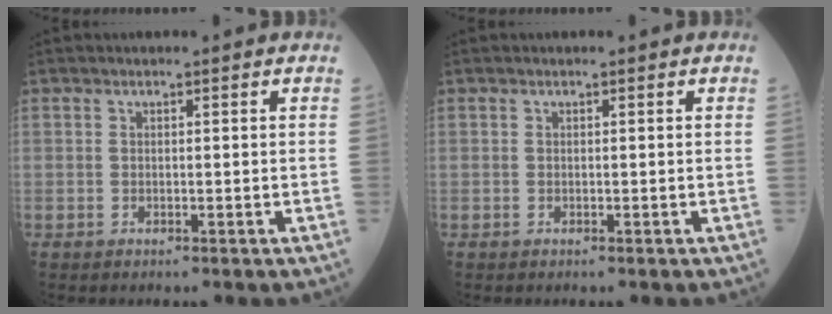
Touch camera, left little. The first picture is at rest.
{"total": 0.0}